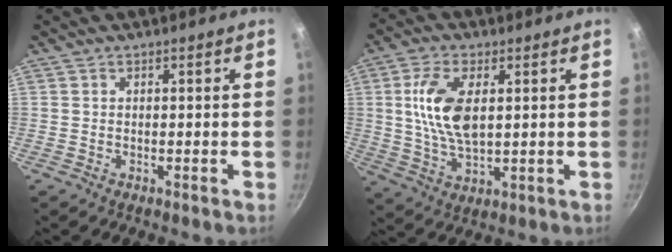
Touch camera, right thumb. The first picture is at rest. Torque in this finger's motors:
{"motor_torque": [0.42, 0.50, 1.22, 0.34, 0.40]}